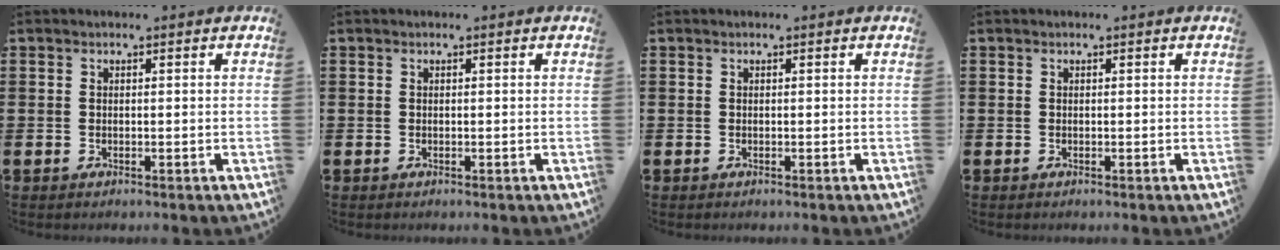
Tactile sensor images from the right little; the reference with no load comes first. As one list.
[{"total": 0.0}, {"total": 0.0}, {"total": 0.0}]